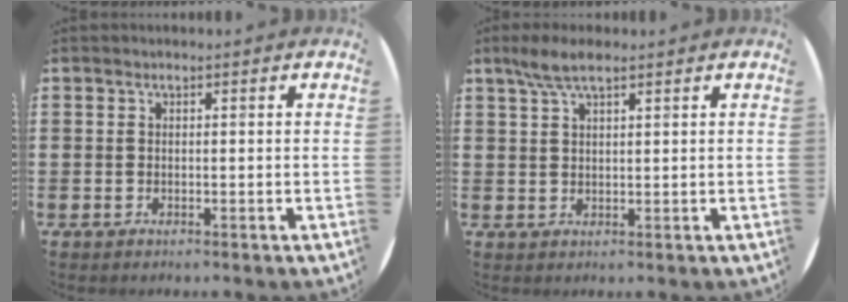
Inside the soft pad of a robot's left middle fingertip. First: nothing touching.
{"total": 4.0, "force": [2.8, 0.9, 2.6], "torque": [-0.057, 0.006, 0.050]}